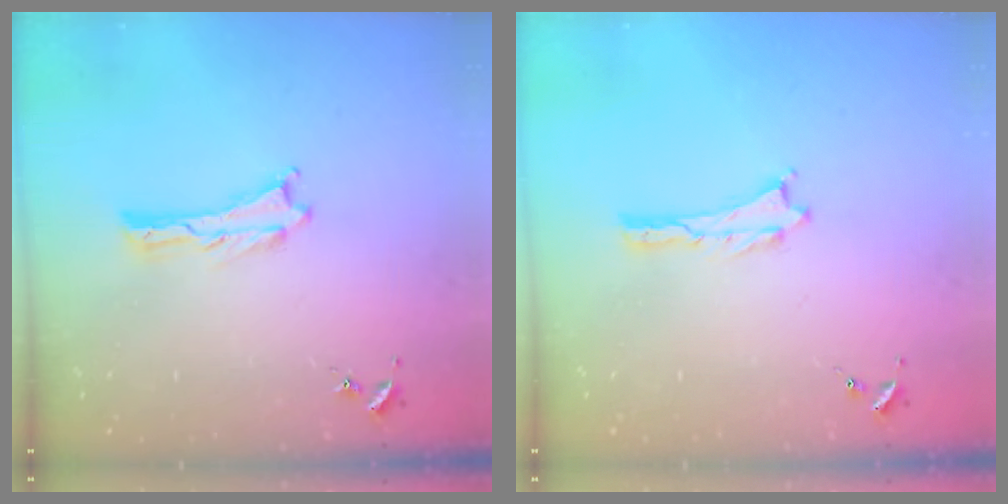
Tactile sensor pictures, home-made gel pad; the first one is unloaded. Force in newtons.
{"total": 0.0}